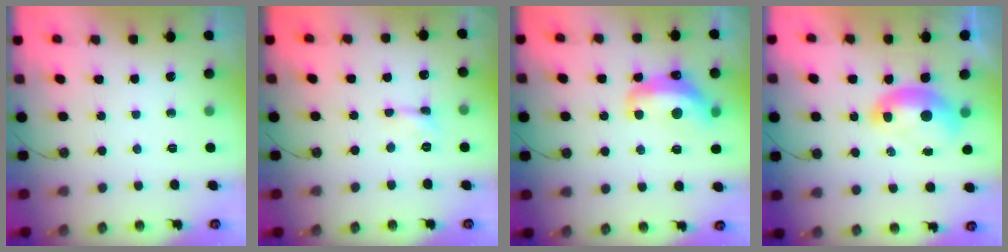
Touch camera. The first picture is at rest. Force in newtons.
{"total": 1.0, "press": 1.0, "slide": 0.2}
{"total": 7.1, "press": 7.0, "slide": 0.7}
{"total": 2.6, "press": 2.5, "slide": 0.6}